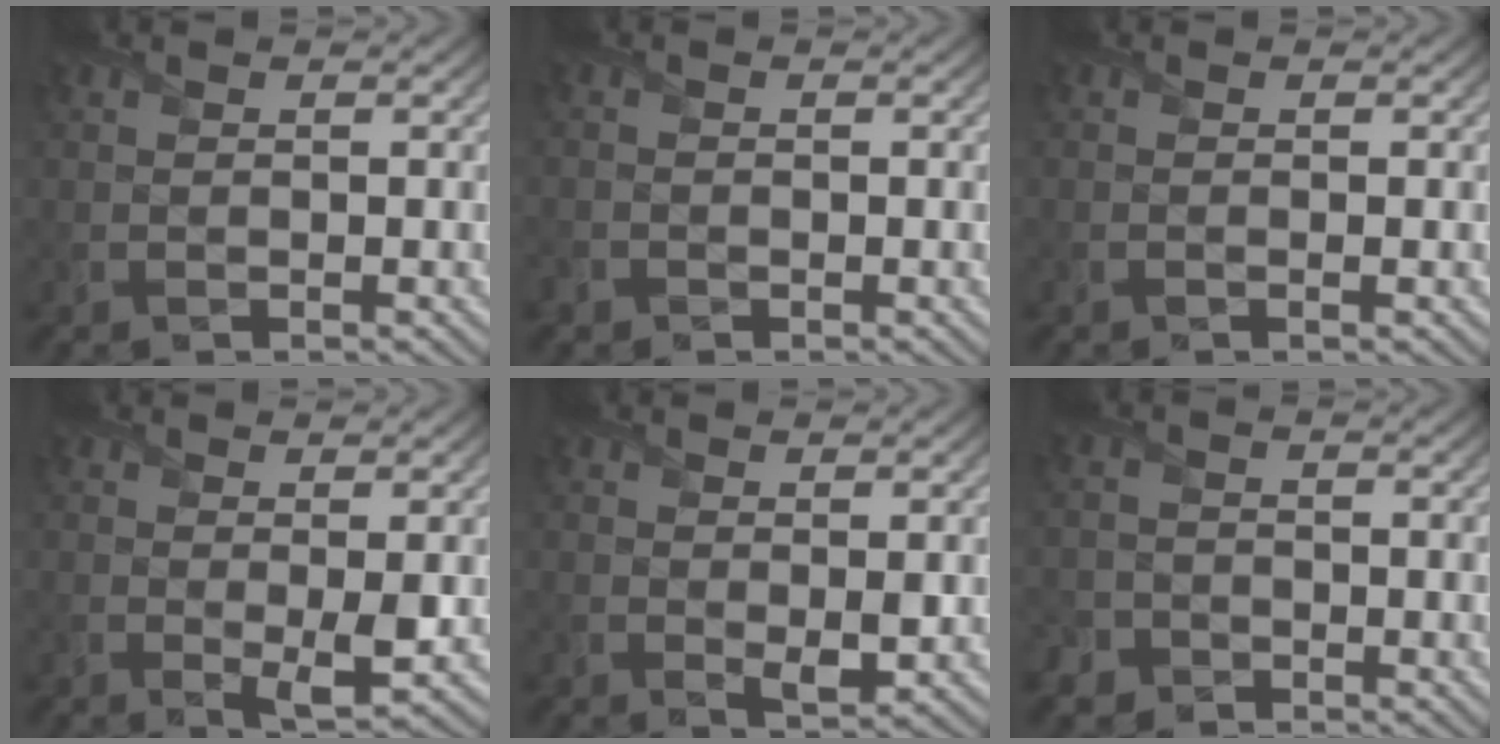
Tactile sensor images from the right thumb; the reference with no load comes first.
{"total": 1.1, "force": [-0.8, 0.8, 0.2], "torque": [-0.005, -0.005, -0.018]}
{"total": 0.5, "force": [-0.2, 0.0, 0.5], "torque": [-0.010, -0.003, -0.004]}
{"total": 2.6, "force": [0.4, 0.6, 2.5], "torque": [-0.048, -0.012, 0.011]}
{"total": 2.2, "force": [0.4, 1.0, 1.9], "torque": [-0.034, -0.012, 0.012]}
{"total": 2.8, "force": [-2.0, 2.0, 0.4], "torque": [-0.003, 0.001, -0.042]}